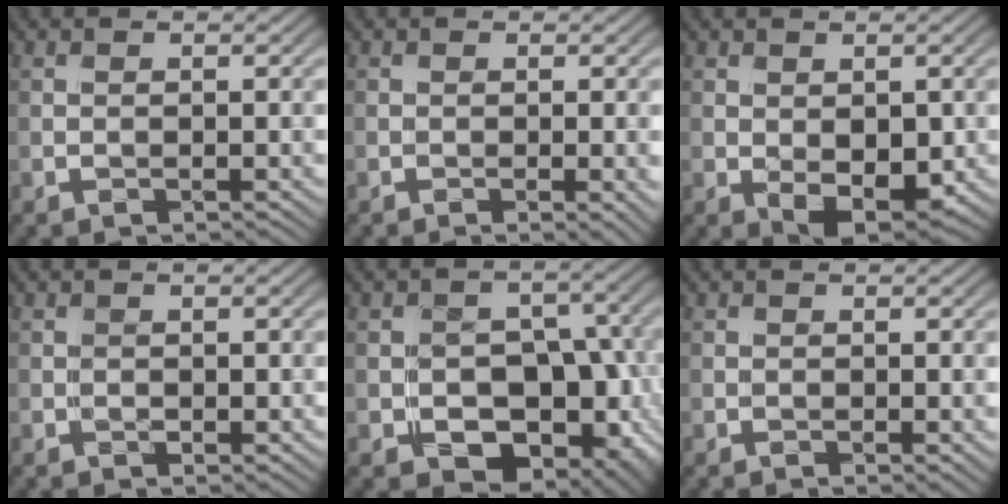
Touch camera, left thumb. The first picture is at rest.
{"total": 2.9, "force": [-0.9, 0.7, 2.6], "torque": [-0.032, -0.007, -0.008]}
{"total": 5.2, "force": [-1.3, 3.0, 4.0], "torque": [-0.072, -0.023, -0.007]}
{"total": 0.6, "force": [0.0, 0.6, 0.2], "torque": [0.003, -0.005, 0.005]}
{"total": 12.9, "force": [-5.2, 9.4, 7.2], "torque": [-0.081, -0.008, -0.069]}
{"total": 2.2, "force": [-0.3, 0.9, 2.0], "torque": [-0.025, -0.004, -0.002]}